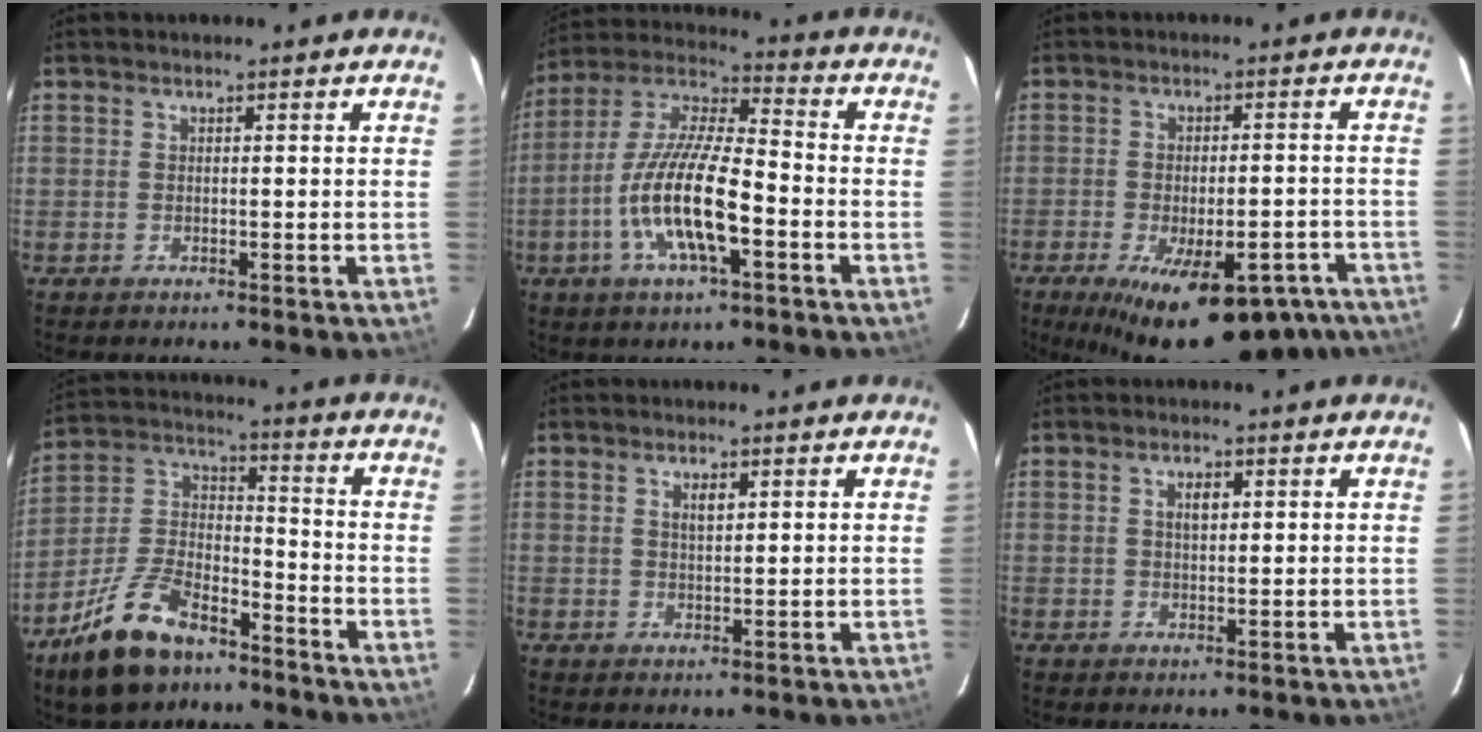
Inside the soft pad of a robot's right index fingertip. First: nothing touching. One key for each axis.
{"total": 15.9, "fx": -5.4, "fy": 4.4, "fz": 14.3, "tx": -0.288, "ty": -0.007, "tz": -0.106}
{"total": 21.9, "fx": -15.4, "fy": 8.6, "fz": 12.9, "tx": -0.216, "ty": -0.023, "tz": -0.199}
{"total": 16.6, "fx": -10.9, "fy": 7.8, "fz": 9.8, "tx": -0.208, "ty": 0.015, "tz": -0.199}
{"total": 2.3, "fx": 1.0, "fy": 1.0, "fz": 1.8, "tx": -0.030, "ty": 0.002, "tz": 0.017}
{"total": 2.5, "fx": 0.8, "fy": 1.4, "fz": 2.0, "tx": -0.033, "ty": 0.006, "tz": 0.014}